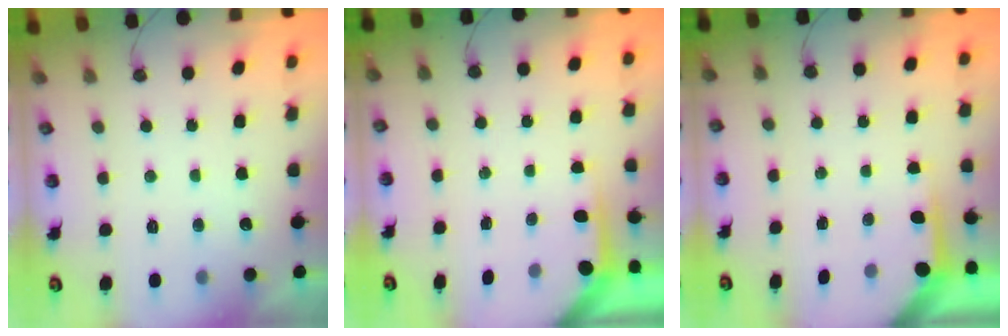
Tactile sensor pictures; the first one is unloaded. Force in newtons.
{"total": 3.6, "press": 3.6, "slide": 0.3}
{"total": 4.0, "press": 4.0, "slide": 0.3}